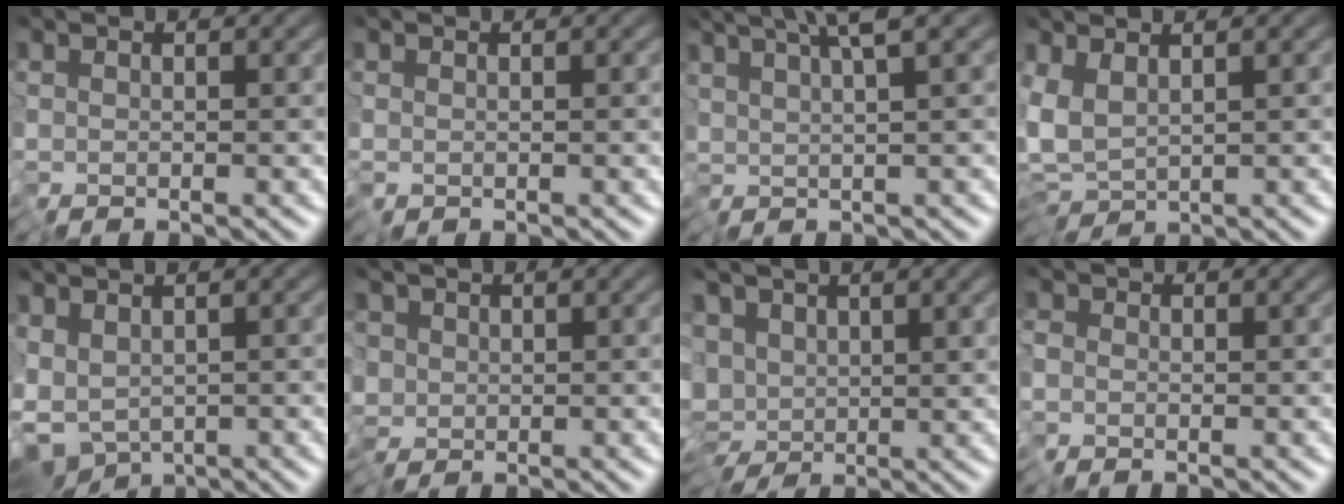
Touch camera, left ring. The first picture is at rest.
{"total": 0.0}
{"total": 5.1, "force": [3.0, 1.0, 4.1], "torque": [-0.067, 0.017, 0.052]}
{"total": 3.9, "force": [-0.4, 2.1, 3.3], "torque": [-0.076, 0.001, -0.018]}
{"total": 5.4, "force": [-2.9, 3.3, 3.2], "torque": [-0.053, -0.017, -0.058]}
{"total": 1.8, "force": [-0.4, 1.8, 0.2], "torque": [-0.004, -0.007, -0.015]}
{"total": 6.5, "force": [-0.5, 5.0, 4.1], "torque": [-0.075, -0.019, -0.003]}
{"total": 1.2, "force": [-0.8, 0.9, -0.1], "torque": [0.002, -0.005, -0.021]}